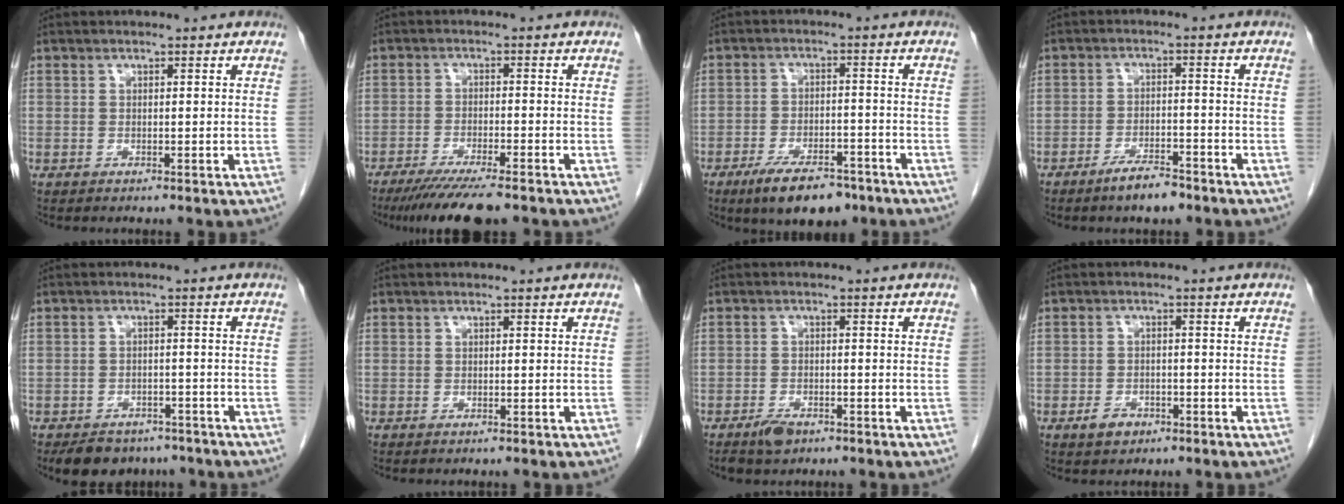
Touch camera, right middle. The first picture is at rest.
{"total": 9.4, "force": [-7.5, 0.8, 5.6], "torque": [-0.086, -0.022, -0.118]}
{"total": 9.2, "force": [-6.6, 3.3, 5.5], "torque": [-0.092, -0.007, -0.105]}
{"total": 4.7, "force": [-3.7, 1.1, 2.7], "torque": [-0.054, -0.002, -0.064]}
{"total": 7.2, "force": [-5.9, 3.8, 1.8], "torque": [-0.020, 0.001, -0.082]}
{"total": 0.0}
{"total": 3.2, "force": [-2.3, 1.6, 1.6], "torque": [-0.033, -0.001, -0.034]}
{"total": 2.9, "force": [-1.8, 1.9, 1.3], "torque": [-0.026, 0.002, -0.023]}